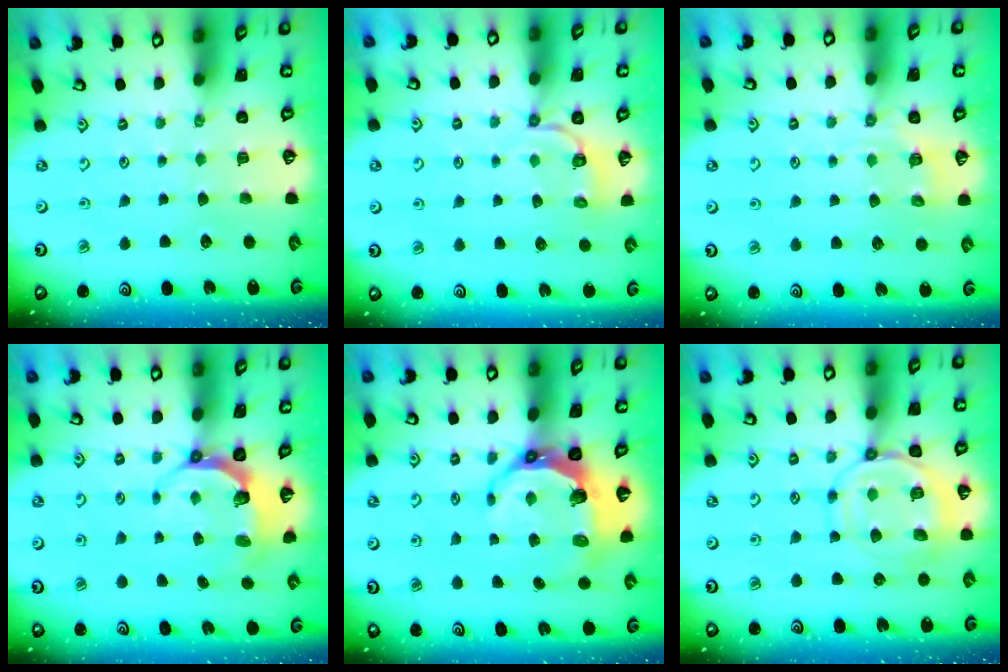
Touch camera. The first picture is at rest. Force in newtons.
{"total": 3.6, "press": 3.0, "slide": 2.1}
{"total": 4.3, "press": 4.0, "slide": 1.5}
{"total": 6.0, "press": 4.8, "slide": 3.6}
{"total": 8.2, "press": 7.0, "slide": 4.4}
{"total": 11.2, "press": 11.1, "slide": 1.2}